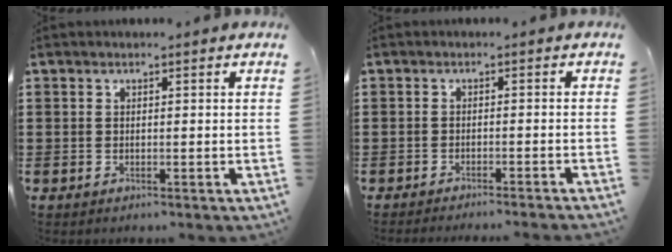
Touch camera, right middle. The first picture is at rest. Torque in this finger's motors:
{"motor_torque": [0.38, 0.33, 0.03, 0.02]}